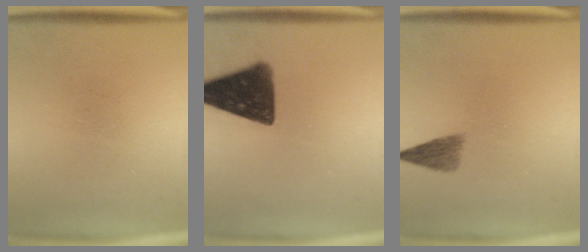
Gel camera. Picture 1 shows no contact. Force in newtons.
{"total": 13.9}
{"total": 2.9}